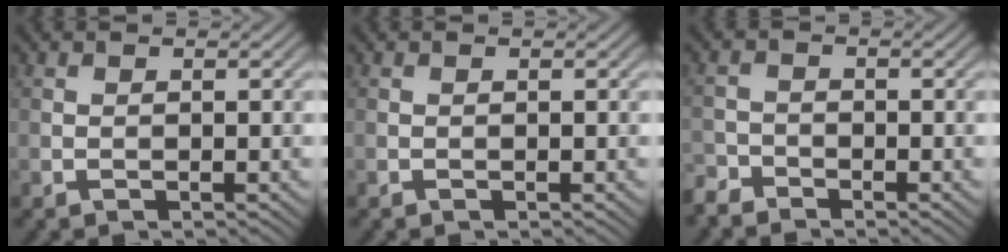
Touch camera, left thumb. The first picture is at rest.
{"total": 0.0}
{"total": 2.5, "force": [-2.3, 0.7, 0.4], "torque": [-0.009, -0.005, -0.059]}